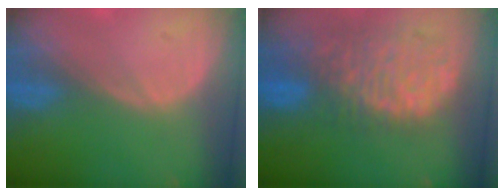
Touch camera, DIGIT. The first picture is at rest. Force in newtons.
{"total": 11.7, "press": 9.8, "slide": 6.4}